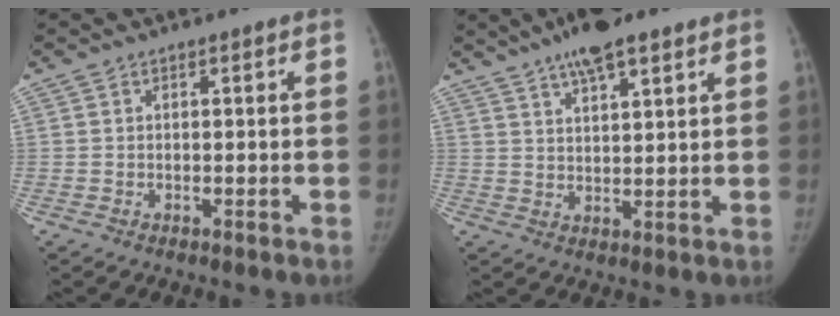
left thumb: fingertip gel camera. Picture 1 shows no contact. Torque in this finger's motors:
{"motor_torque": [0.73, -0.24, 1.30, -1.04, 0.20]}